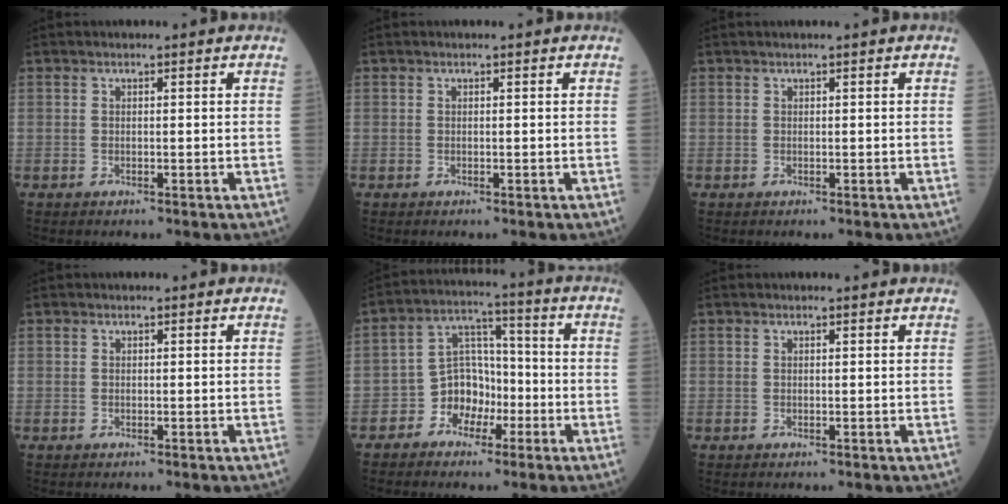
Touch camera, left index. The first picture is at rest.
{"total": 0.0}
{"total": 1.0, "force": [0.8, -0.1, 0.5], "torque": [-0.007, 0.012, 0.018]}
{"total": 0.0}
{"total": 6.9, "force": [-3.2, 5.5, 2.8], "torque": [-0.053, 0.024, -0.056]}
{"total": 0.9, "force": [0.8, 0.0, 0.3], "torque": [-0.014, 0.003, 0.007]}